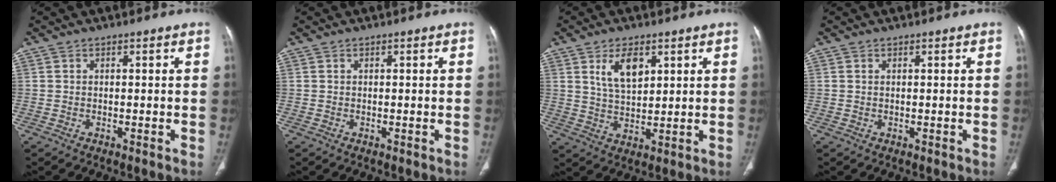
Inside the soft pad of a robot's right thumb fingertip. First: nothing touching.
{"total": 0.0}
{"total": 7.2, "force": [3.3, 3.6, 5.3], "torque": [-0.087, -0.019, 0.068]}
{"total": 0.0}